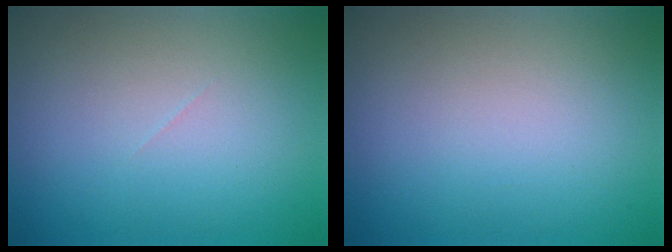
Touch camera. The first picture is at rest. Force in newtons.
{"total": 0.0}